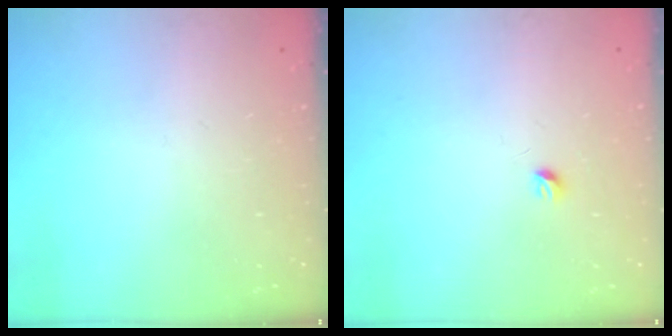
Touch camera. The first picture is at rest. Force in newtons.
{"total": 3.2, "press": 3.1, "slide": 0.5}